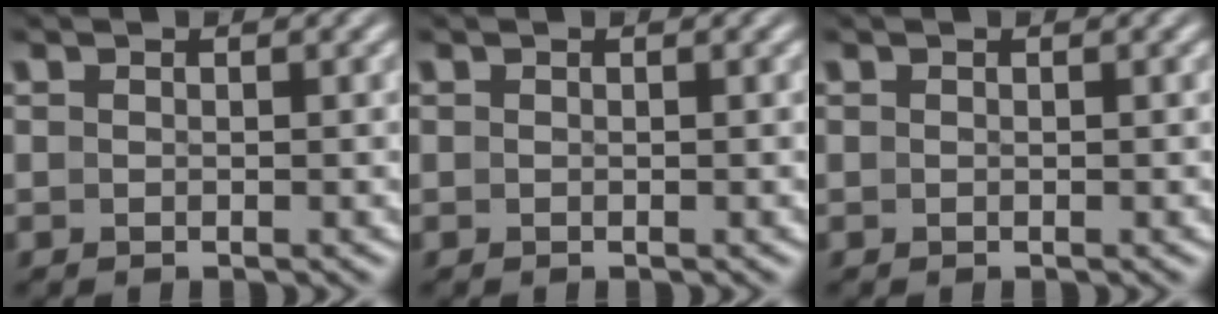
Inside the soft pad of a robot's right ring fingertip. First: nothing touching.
{"total": 0.0}
{"total": 0.0}